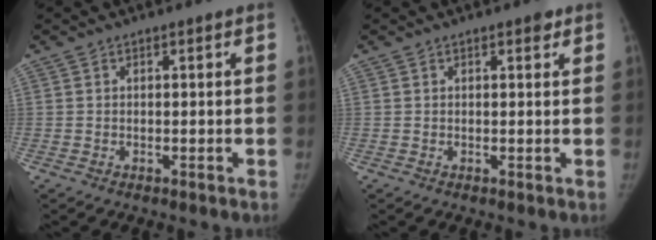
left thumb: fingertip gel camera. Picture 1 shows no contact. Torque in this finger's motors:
{"motor_torque": [0.20, 0.03, 0.32, -0.29, 0.09]}